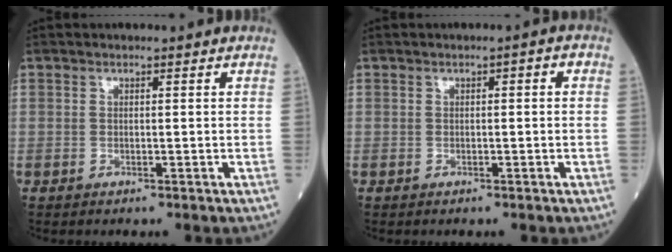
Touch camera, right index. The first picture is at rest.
{"total": 1.3, "force": [0.2, 0.4, 1.2], "torque": [-0.016, 0.006, 0.002]}